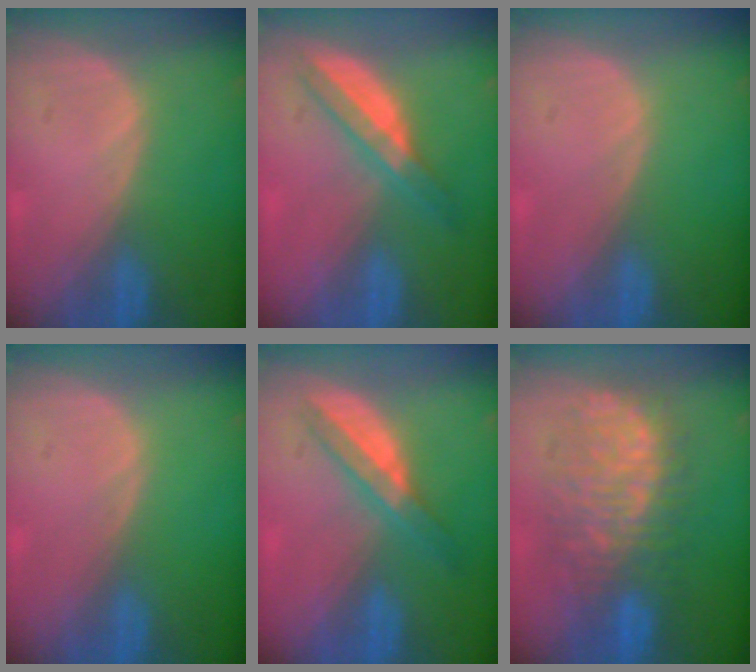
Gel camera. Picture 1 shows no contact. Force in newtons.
{"total": 6.2, "press": 5.4, "slide": 3.1}
{"total": 0.0}
{"total": 0.0}
{"total": 5.8, "press": 5.2, "slide": 2.6}
{"total": 10.5, "press": 10.4, "slide": 1.2}